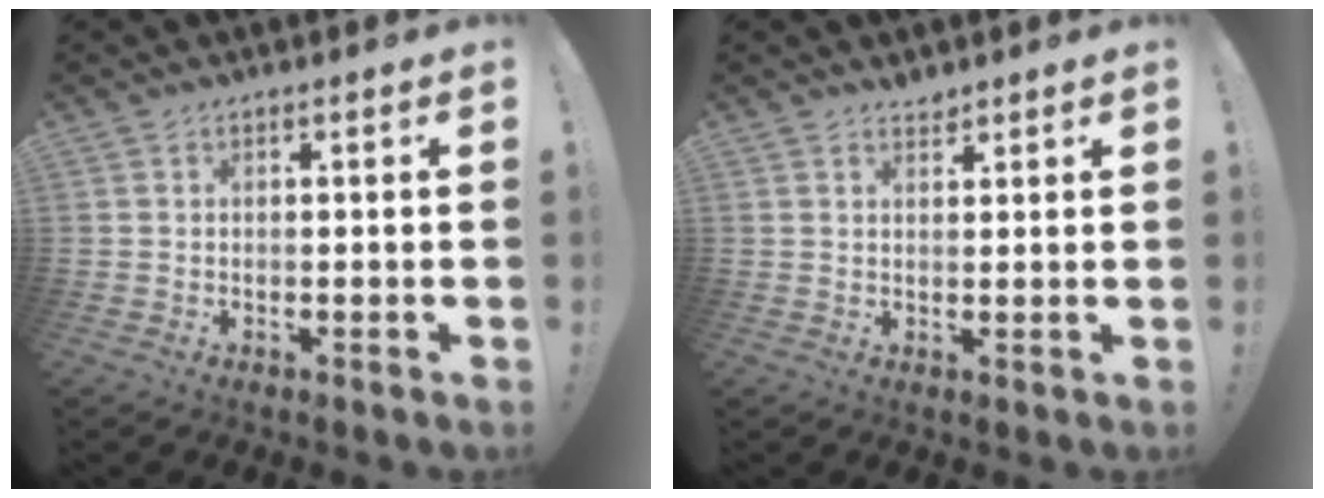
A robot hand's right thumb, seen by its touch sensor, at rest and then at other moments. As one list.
[{"total": 2.1, "force": [1.9, 0.7, 0.3], "torque": [0.008, -0.015, 0.034]}]